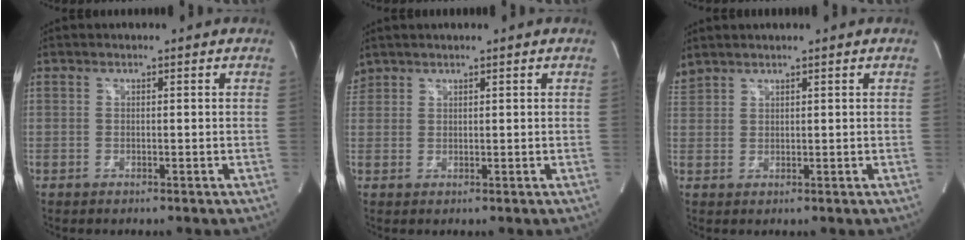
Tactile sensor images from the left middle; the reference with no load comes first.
{"total": 2.0, "force": [1.8, 0.9, 0.0], "torque": [-0.004, 0.014, 0.038]}
{"total": 2.6, "force": [2.5, 0.4, 0.4], "torque": [-0.024, 0.023, 0.058]}